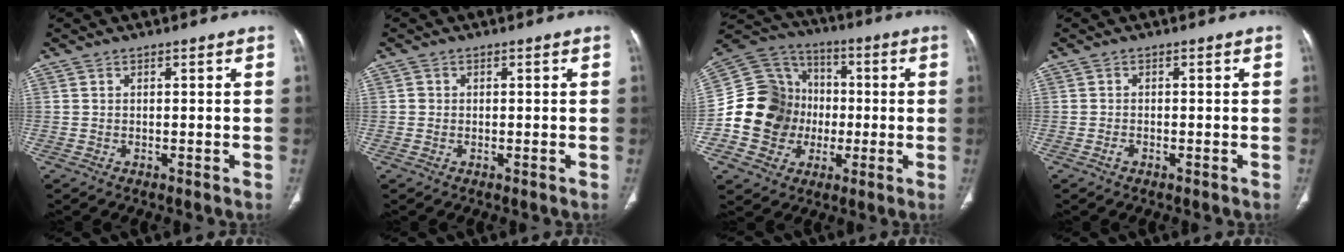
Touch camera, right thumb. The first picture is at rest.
{"total": 0.7, "force": [-0.1, 0.7, 0.1], "torque": [0.002, 0.003, 0.000]}
{"total": 17.3, "force": [-2.2, 15.7, 6.8], "torque": [-0.097, 0.042, -0.034]}
{"total": 1.2, "force": [-0.7, 0.6, 0.7], "torque": [-0.013, 0.004, -0.015]}